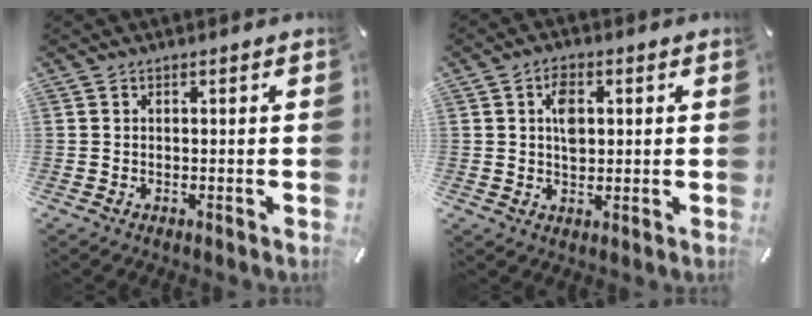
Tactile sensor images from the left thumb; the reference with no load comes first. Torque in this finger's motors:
{"motor_torque": [0.95, 0.79, 0.72, -0.15, 0.04]}